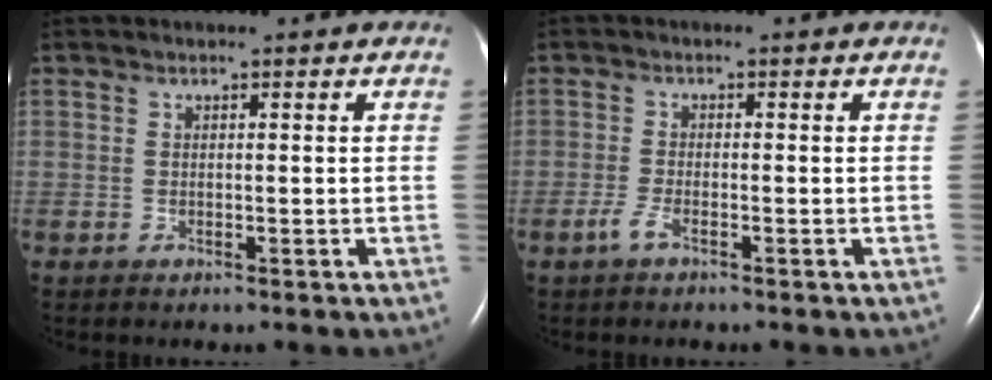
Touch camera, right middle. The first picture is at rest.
{"total": 1.8, "force": [-1.2, 0.2, 1.4], "torque": [-0.039, -0.004, -0.028]}